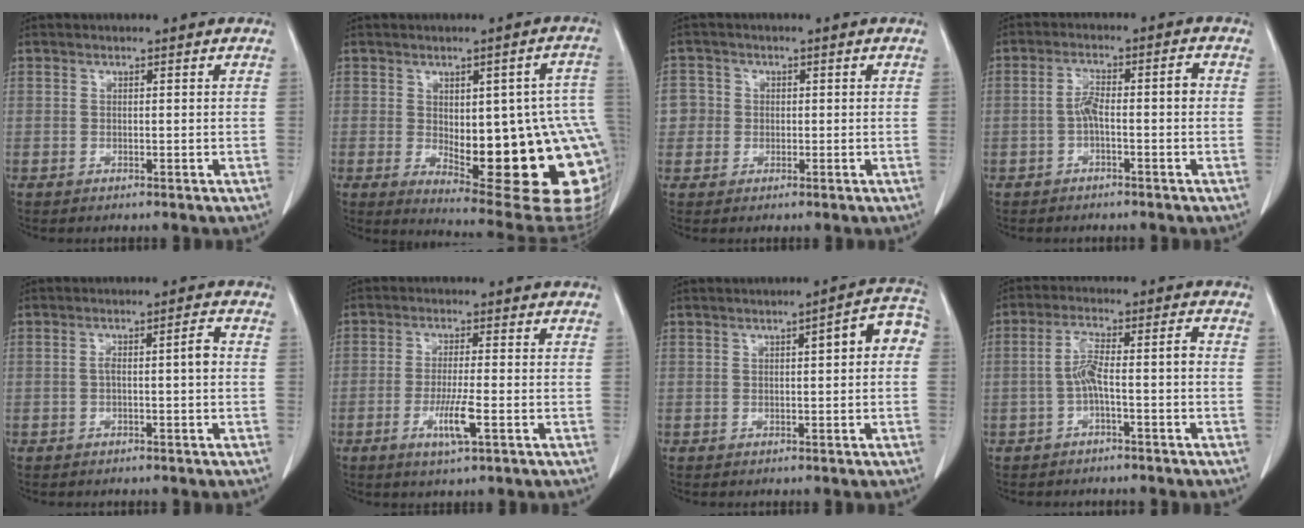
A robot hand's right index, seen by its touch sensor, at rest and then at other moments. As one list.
[{"total": 22.4, "force": [-3.5, 6.4, 21.1], "torque": [-0.194, 0.010, -0.019]}, {"total": 3.3, "force": [0.1, 3.3, 0.1], "torque": [0.014, 0.010, 0.000]}, {"total": 4.7, "force": [-0.8, 1.1, 4.5], "torque": [-0.084, 0.022, -0.013]}, {"total": 3.3, "force": [-0.2, 0.4, 3.3], "torque": [-0.057, 0.012, -0.002]}, {"total": 5.3, "force": [-2.0, 0.2, 4.9], "torque": [-0.095, -0.010, -0.037]}, {"total": 5.5, "force": [0.8, 1.2, 5.3], "torque": [-0.062, 0.027, 0.004]}, {"total": 5.8, "force": [-1.4, 0.8, 5.6], "torque": [-0.110, 0.026, -0.025]}]